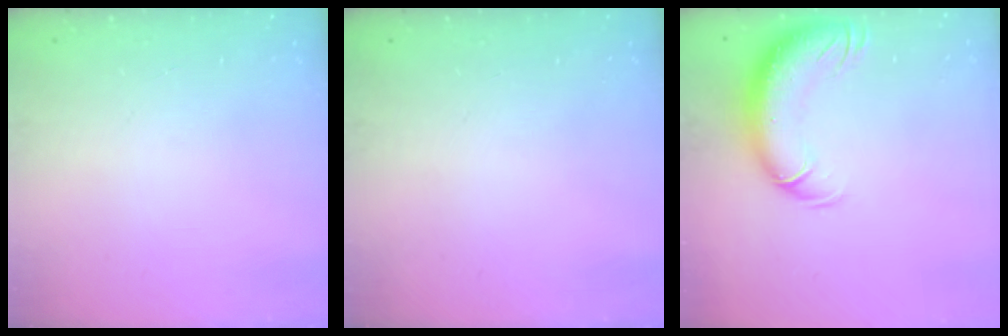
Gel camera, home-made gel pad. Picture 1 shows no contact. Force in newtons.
{"total": 0.0}
{"total": 13.4, "press": 13.0, "slide": 3.5}